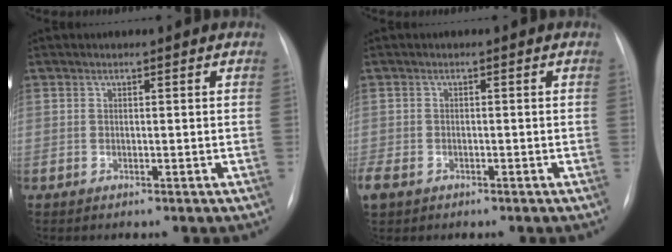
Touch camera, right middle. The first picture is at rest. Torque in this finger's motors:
{"motor_torque": [0.06, -0.05, 0.03, 0.02]}